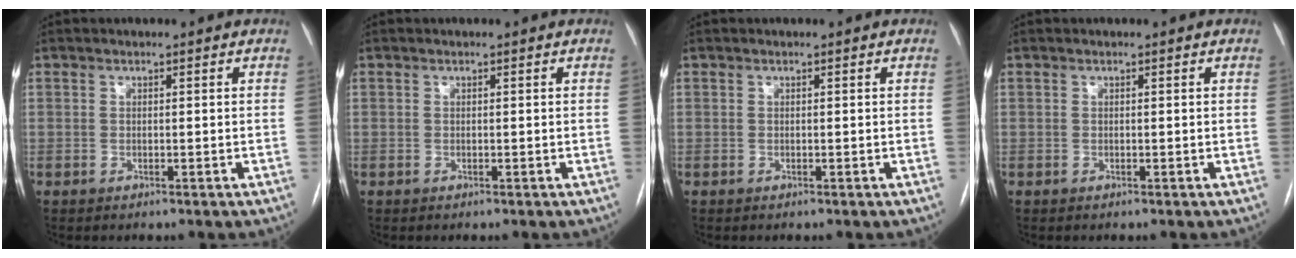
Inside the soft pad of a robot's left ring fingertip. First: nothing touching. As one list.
[{"total": 0.0}, {"total": 0.0}, {"total": 0.0}]